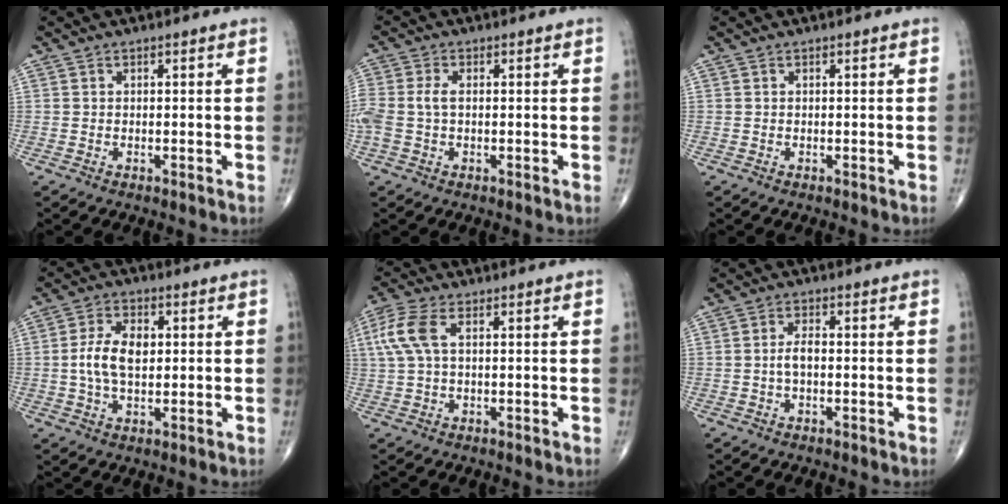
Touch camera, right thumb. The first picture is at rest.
{"total": 5.3, "force": [-0.2, 3.1, 4.3], "torque": [-0.126, 0.010, -0.003]}
{"total": 0.0}
{"total": 7.8, "force": [0.5, 4.4, 6.4], "torque": [-0.124, 0.008, 0.008]}
{"total": 6.9, "force": [1.8, 3.4, 5.8], "torque": [-0.160, 0.021, 0.035]}
{"total": 2.6, "force": [-0.4, 1.1, 2.3], "torque": [-0.048, 0.008, -0.009]}